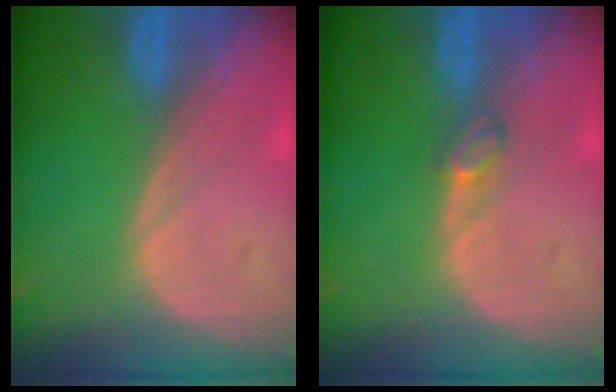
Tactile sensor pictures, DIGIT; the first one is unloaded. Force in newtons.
{"total": 1.6, "press": 1.6, "slide": 0.2}